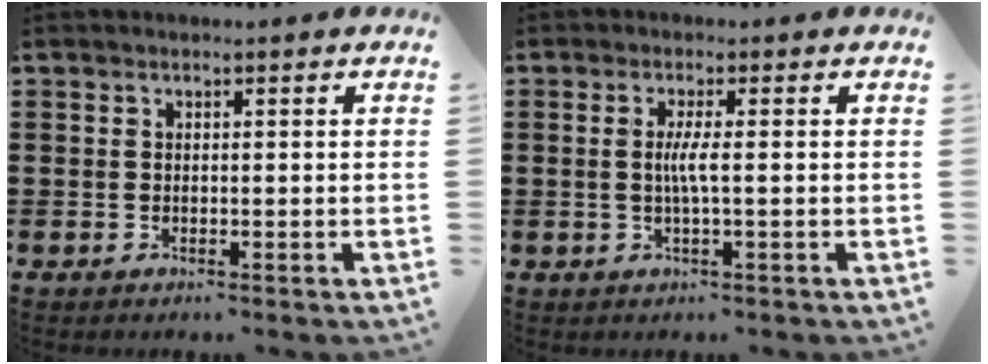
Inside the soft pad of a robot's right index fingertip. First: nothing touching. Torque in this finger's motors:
{"motor_torque": [0.25, -0.03, 0.33, 0.09]}